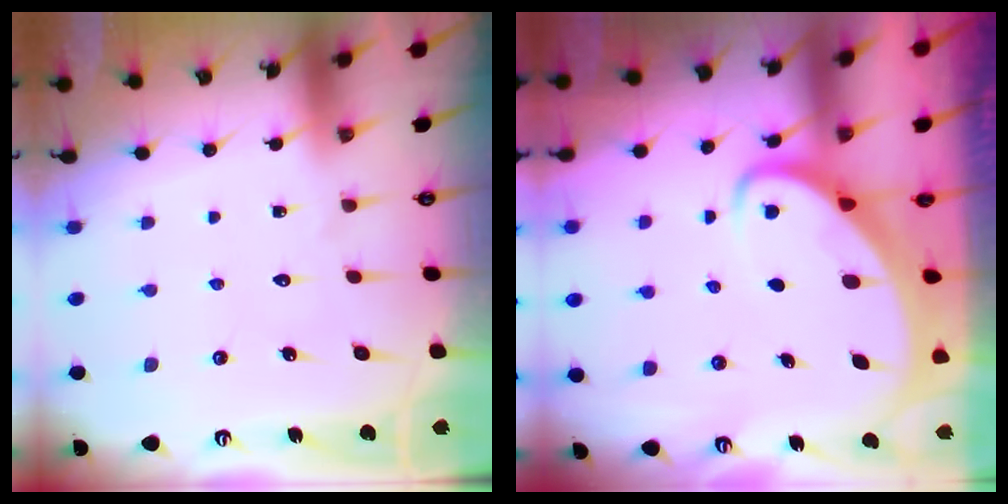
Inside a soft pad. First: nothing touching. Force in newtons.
{"total": 3.6, "press": 3.5, "slide": 0.4}